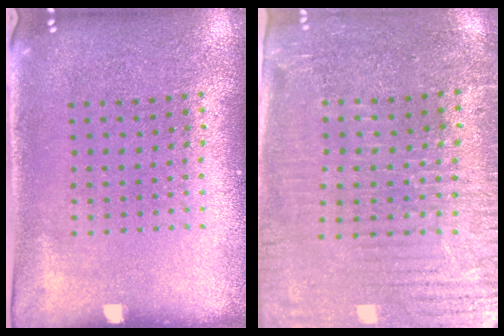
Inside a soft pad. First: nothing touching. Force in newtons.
{"total": 3.6, "press": 3.4, "slide": 1.3}